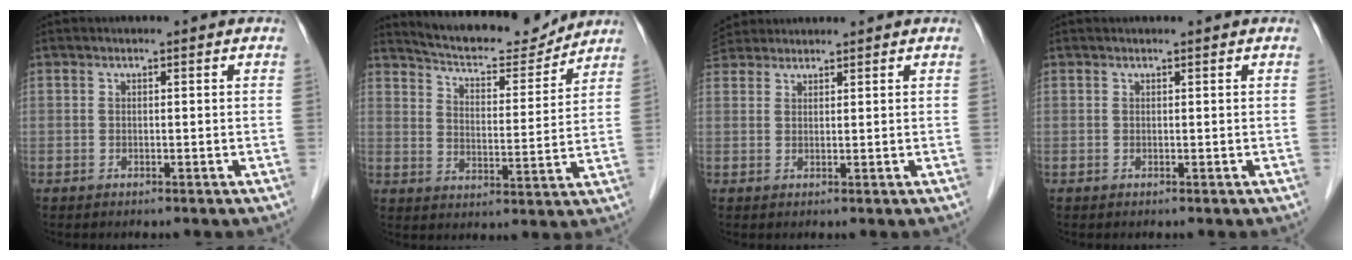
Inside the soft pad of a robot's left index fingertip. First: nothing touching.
{"total": 13.2, "force": [12.6, 2.2, 3.2], "torque": [-0.052, -0.007, 0.188]}
{"total": 3.7, "force": [3.5, 1.2, 0.4], "torque": [-0.017, 0.027, 0.070]}
{"total": 0.7, "force": [0.6, 0.0, 0.2], "torque": [-0.005, 0.008, 0.010]}